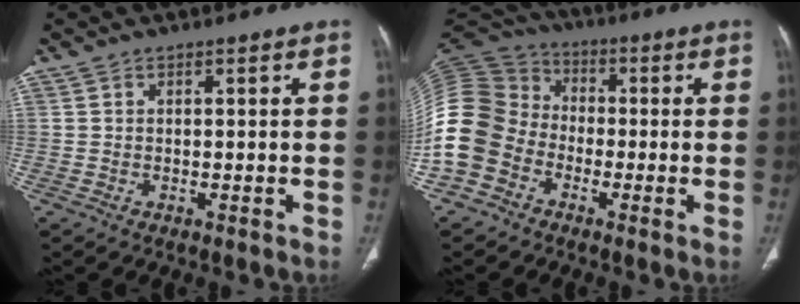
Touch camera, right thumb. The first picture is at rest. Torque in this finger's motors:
{"motor_torque": [0.20, 0.43, 1.47, -0.58, 0.18]}